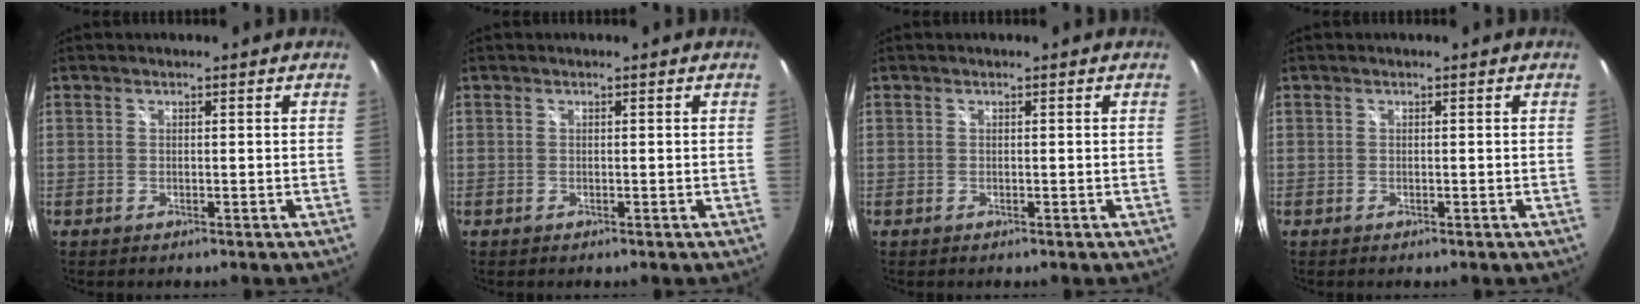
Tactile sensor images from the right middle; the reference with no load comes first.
{"total": 0.0}
{"total": 0.0}
{"total": 0.0}